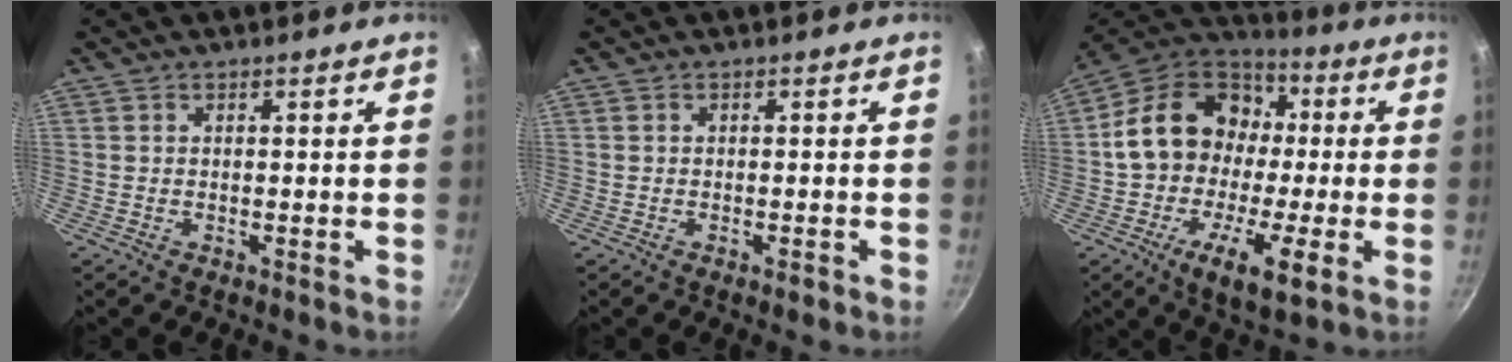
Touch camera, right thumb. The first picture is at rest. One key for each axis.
{"total": 1.1, "fx": -0.6, "fy": 0.4, "fz": 0.8, "tx": -0.016, "ty": 0.005, "tz": -0.011}
{"total": 22.0, "fx": -1.5, "fy": 14.7, "fz": 16.3, "tx": -0.248, "ty": 0.040, "tz": -0.037}